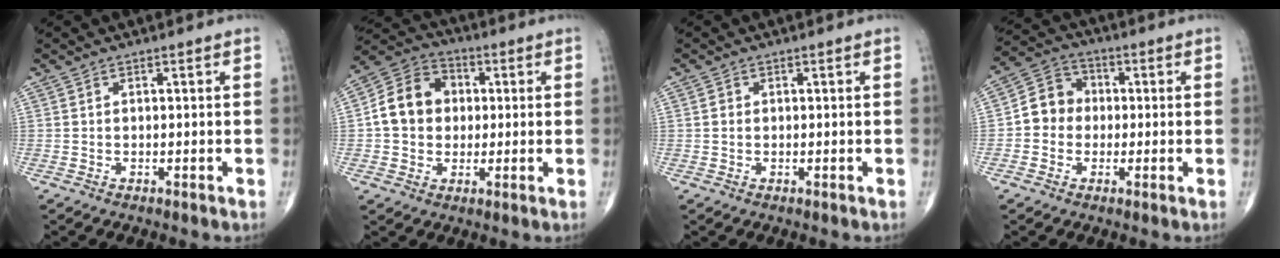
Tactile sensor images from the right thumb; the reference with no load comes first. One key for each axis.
{"total": 11.7, "fx": 0.7, "fy": 9.8, "fz": 6.3, "tx": -0.089, "ty": 0.024, "tz": 0.003}
{"total": 1.1, "fx": 0.1, "fy": 1.0, "fz": 0.5, "tx": -0.007, "ty": 0.001, "tz": 0.002}
{"total": 7.7, "fx": -0.4, "fy": 6.9, "fz": 3.3, "tx": -0.032, "ty": 0.027, "tz": -0.023}